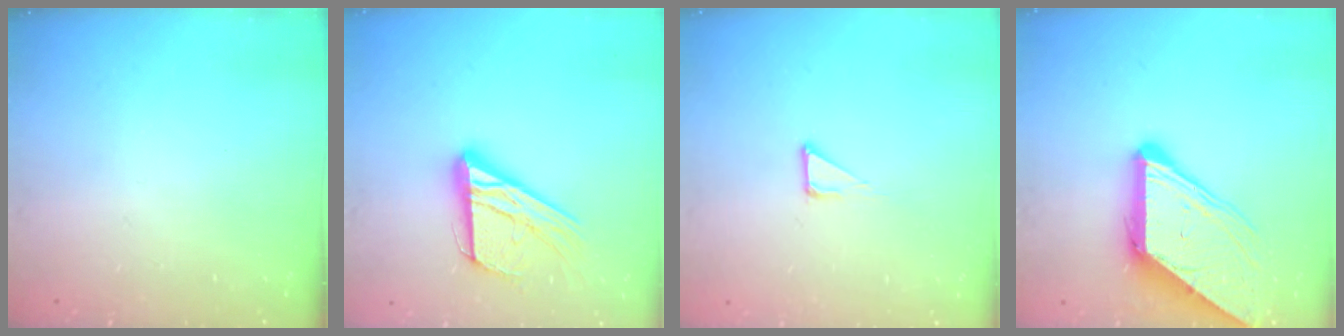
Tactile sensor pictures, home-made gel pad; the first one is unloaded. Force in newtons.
{"total": 18.1, "press": 18.0, "slide": 1.6}
{"total": 3.5, "press": 3.5, "slide": 0.2}
{"total": 11.5, "press": 11.4, "slide": 1.1}